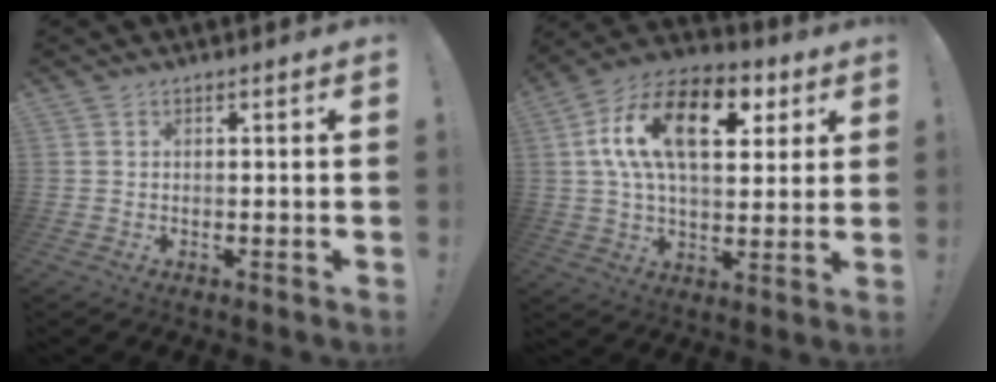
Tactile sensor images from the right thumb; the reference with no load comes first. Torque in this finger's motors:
{"motor_torque": [2.48, 2.54, 1.06, -0.45, 0.59]}